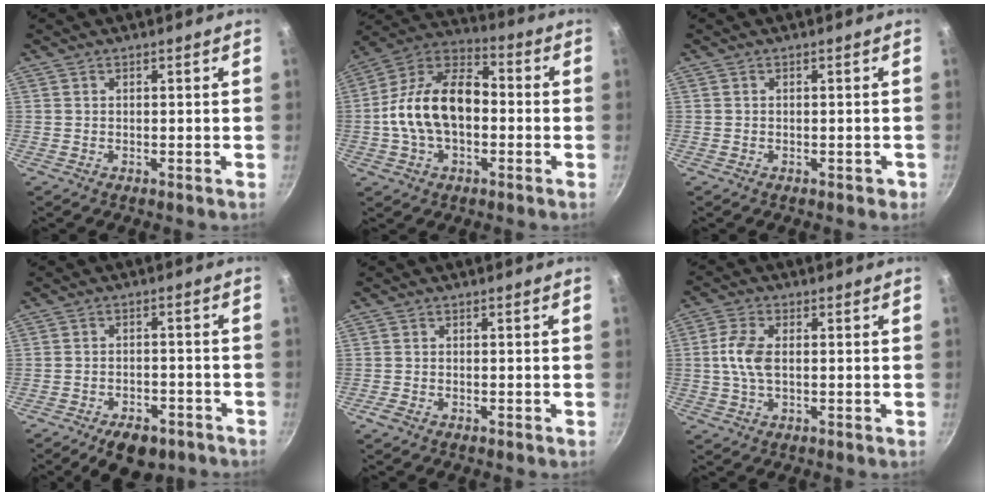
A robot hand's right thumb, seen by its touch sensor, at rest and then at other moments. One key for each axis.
{"total": 17.0, "fx": -1.7, "fy": 10.7, "fz": 13.2, "tx": -0.209, "ty": 0.045, "tz": -0.048}
{"total": 1.1, "fx": -0.5, "fy": 0.8, "fz": 0.6, "tx": 0.001, "ty": 0.010, "tz": -0.001}
{"total": 9.0, "fx": -5.9, "fy": 4.8, "fz": 4.8, "tx": -0.057, "ty": 0.033, "tz": -0.074}
{"total": 1.7, "fx": -1.1, "fy": 0.9, "fz": 1.0, "tx": -0.026, "ty": 0.007, "tz": -0.024}
{"total": 6.2, "fx": 0.1, "fy": 3.4, "fz": 5.1, "tx": -0.109, "ty": 0.010, "tz": -0.004}